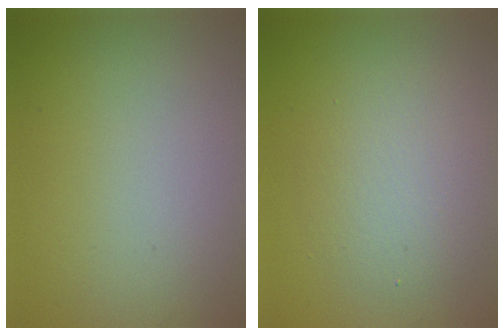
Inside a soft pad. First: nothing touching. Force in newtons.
{"total": 3.8, "press": 3.8, "slide": 0.5}